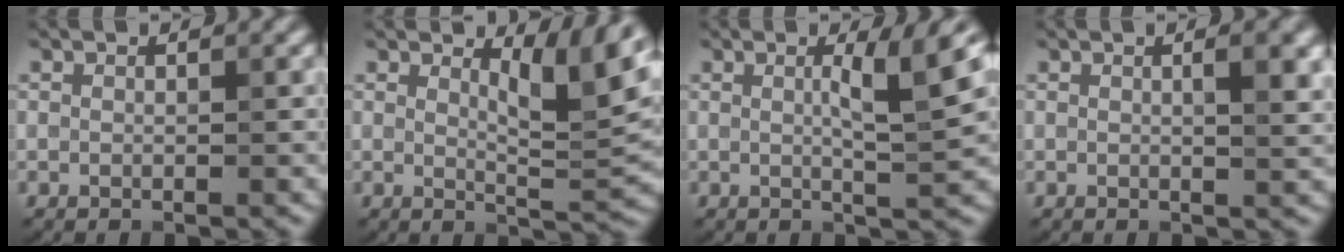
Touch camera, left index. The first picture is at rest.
{"total": 4.8, "force": [2.5, 1.2, 3.9], "torque": [-0.058, -0.008, 0.036]}
{"total": 4.8, "force": [1.0, 0.7, 4.6], "torque": [-0.072, 0.001, 0.015]}
{"total": 3.1, "force": [0.7, 0.8, 2.9], "torque": [-0.032, 0.004, 0.007]}